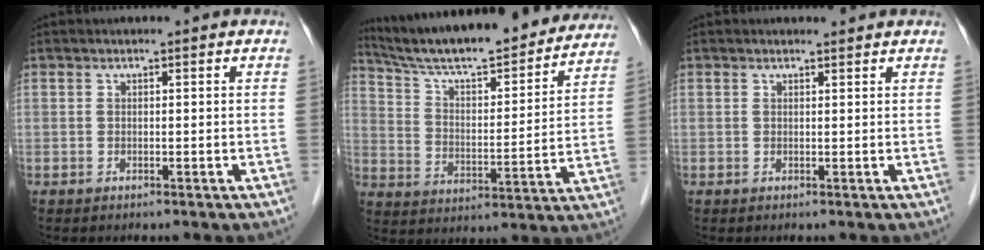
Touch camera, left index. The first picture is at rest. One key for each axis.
{"total": 24.8, "fx": 22.4, "fy": 3.5, "fz": 10.2, "tx": -0.166, "ty": -0.008, "tz": 0.319}
{"total": 1.0, "fx": 1.0, "fy": 0.2, "fz": 0.0, "tx": -0.011, "ty": 0.000, "tz": 0.014}